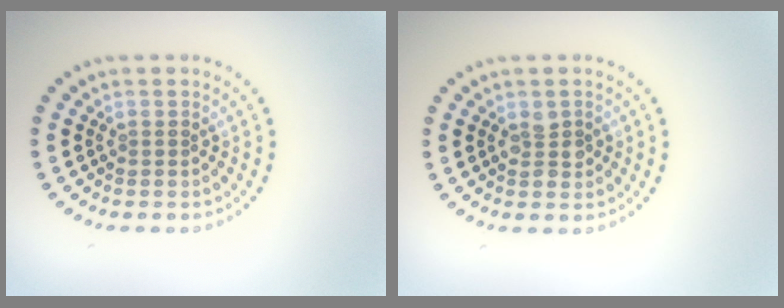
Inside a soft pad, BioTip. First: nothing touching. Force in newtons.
{"total": 1.4, "press": 1.4, "slide": 0.1}